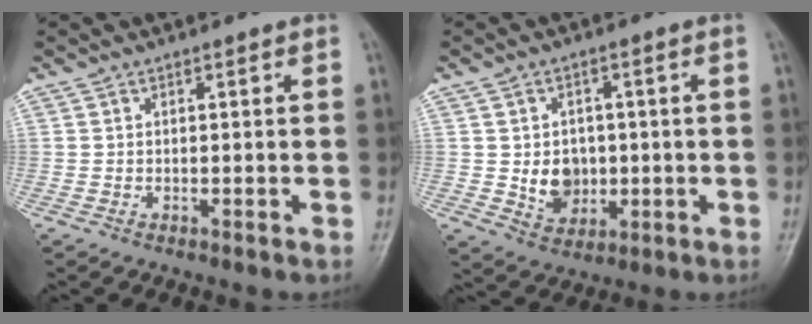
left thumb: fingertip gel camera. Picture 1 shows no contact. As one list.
[{"total": 7.1, "force": [-0.3, 5.9, 4.0], "torque": [-0.031, 0.000, 0.005]}]